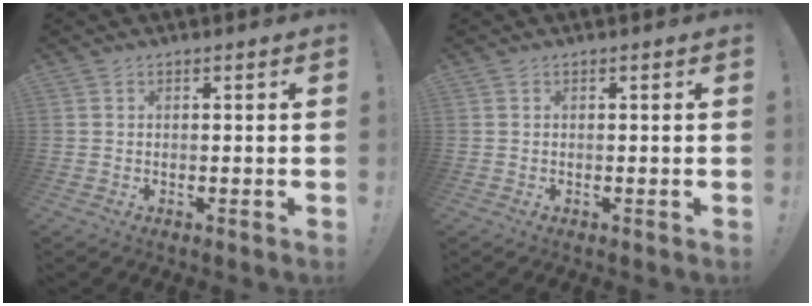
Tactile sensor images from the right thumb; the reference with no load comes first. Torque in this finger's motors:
{"motor_torque": [-0.01, 0.00, -0.04, 0.06, 0.02]}